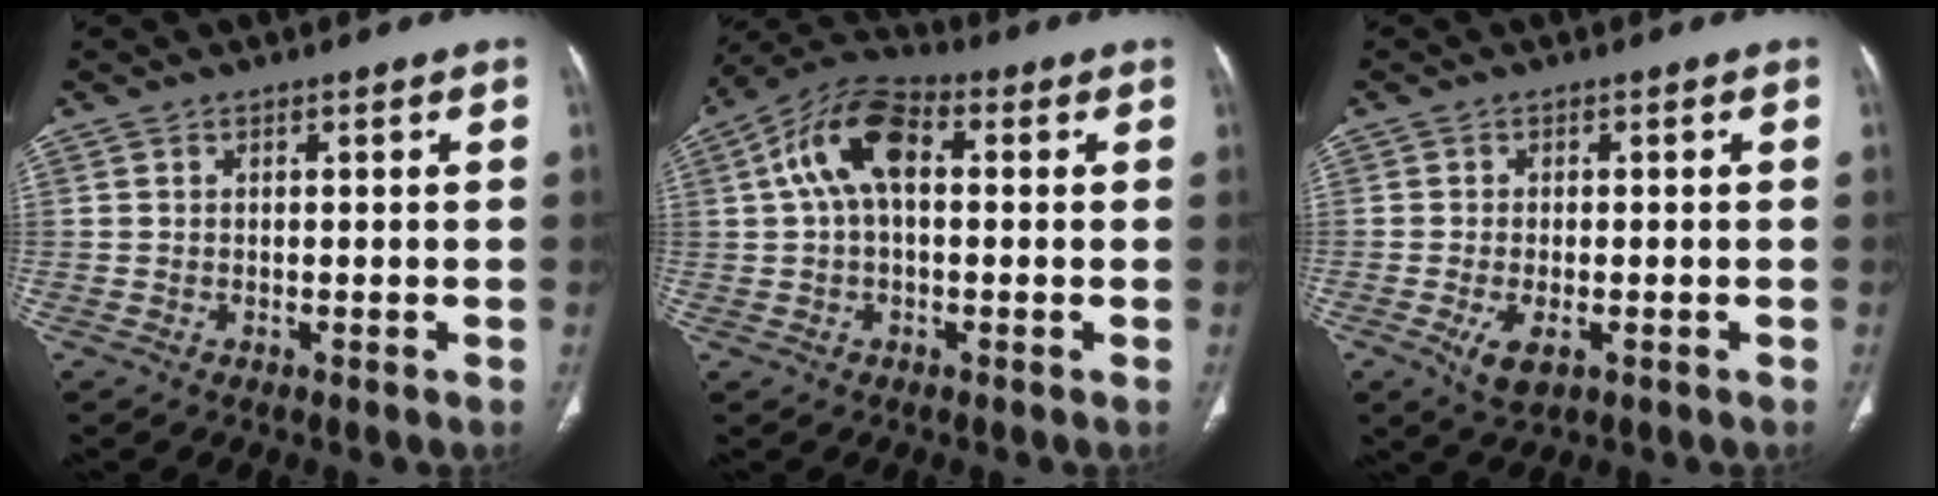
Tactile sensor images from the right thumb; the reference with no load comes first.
{"total": 11.3, "force": [1.9, 6.2, 9.2], "torque": [-0.176, 0.035, 0.025]}
{"total": 4.5, "force": [-1.8, 2.1, 3.6], "torque": [-0.069, -0.006, -0.025]}